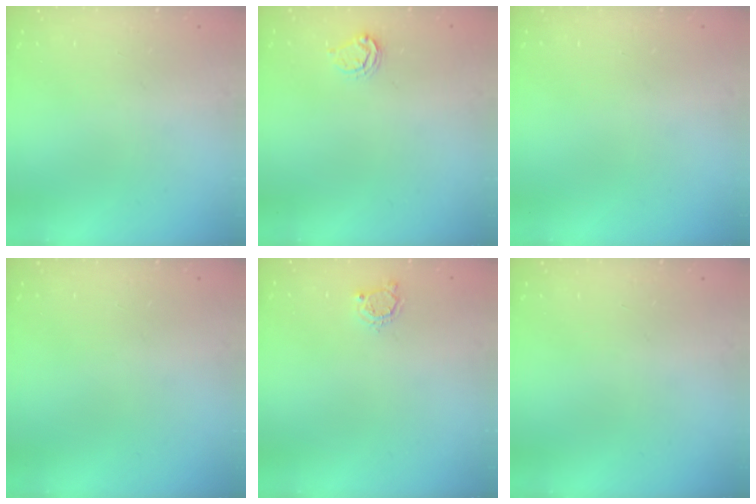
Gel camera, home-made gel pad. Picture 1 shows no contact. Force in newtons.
{"total": 4.7, "press": 4.7, "slide": 0.5}
{"total": 0.0}
{"total": 0.0}
{"total": 3.9, "press": 3.8, "slide": 0.5}
{"total": 0.0}